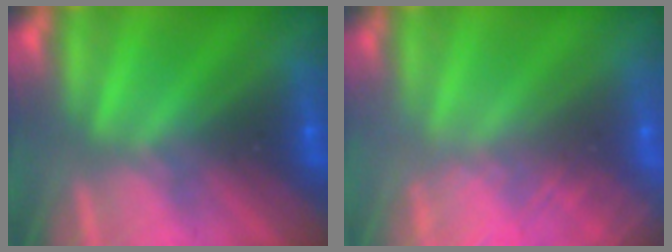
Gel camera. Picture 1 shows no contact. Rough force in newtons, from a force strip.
{"total": 6.1}